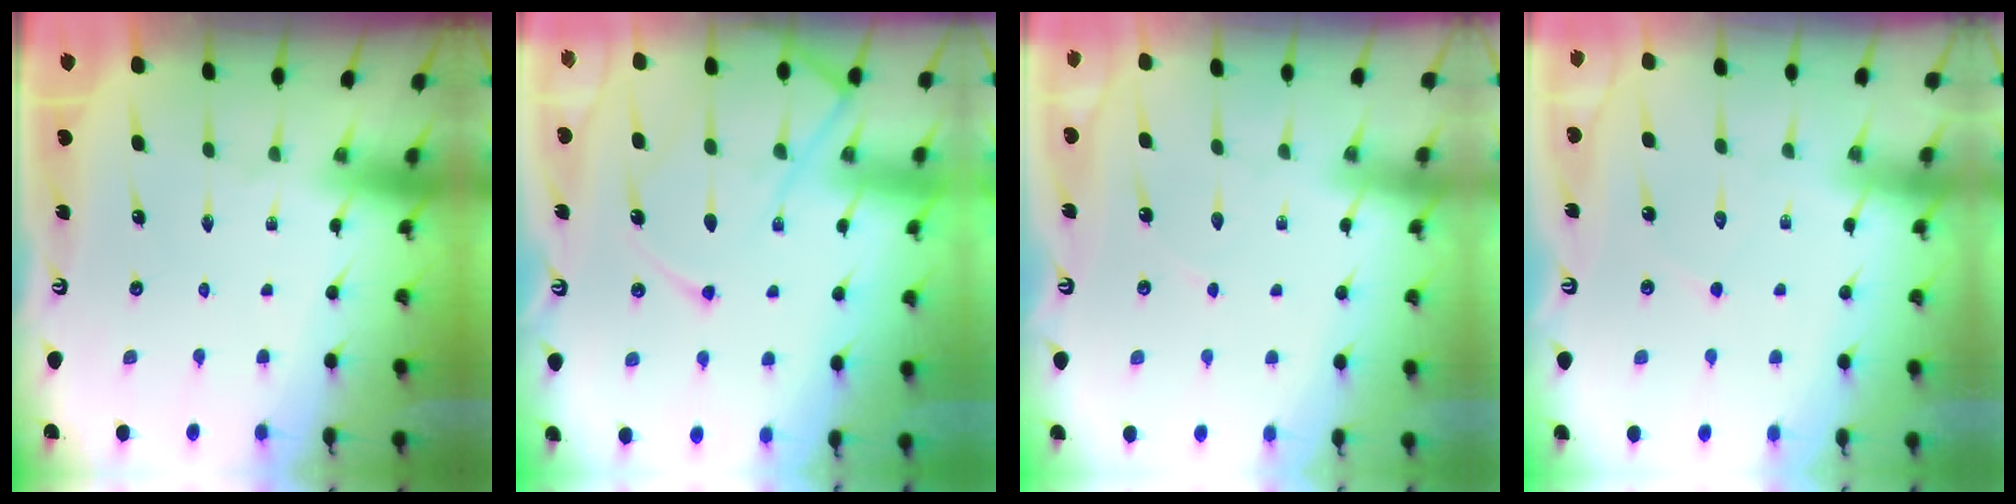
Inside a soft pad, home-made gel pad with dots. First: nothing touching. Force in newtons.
{"total": 12.8, "press": 12.8, "slide": 1.3}
{"total": 3.7, "press": 3.7, "slide": 0.4}
{"total": 4.7, "press": 4.7, "slide": 0.4}